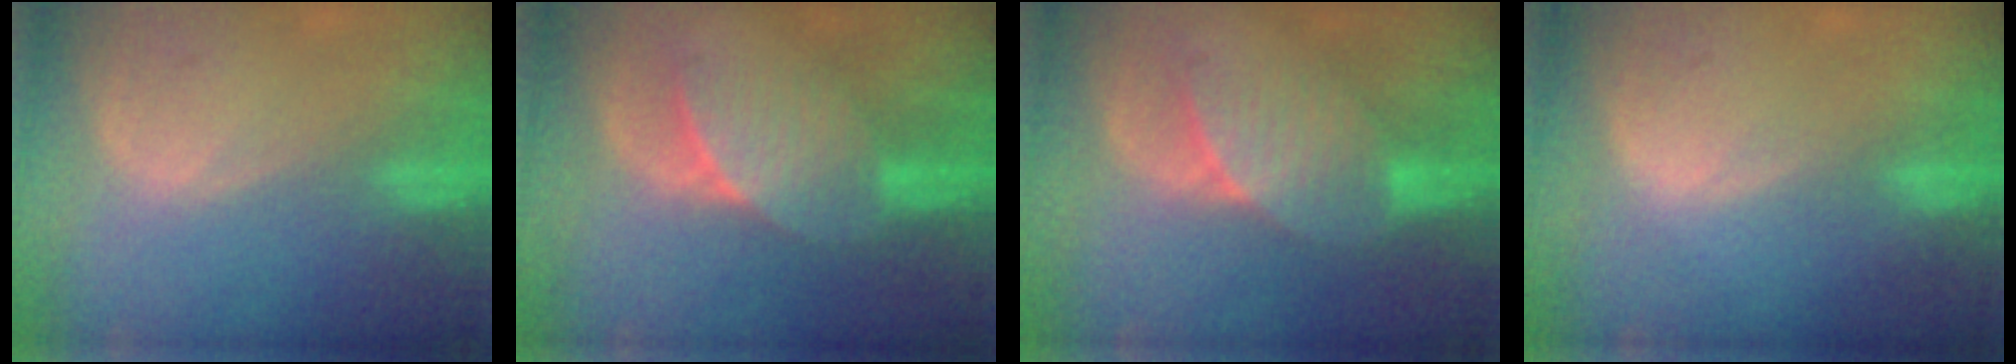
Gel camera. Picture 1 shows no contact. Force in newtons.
{"total": 7.3, "press": 6.7, "slide": 2.9}
{"total": 7.0, "press": 6.6, "slide": 2.3}
{"total": 0.8, "press": 0.5, "slide": 0.7}